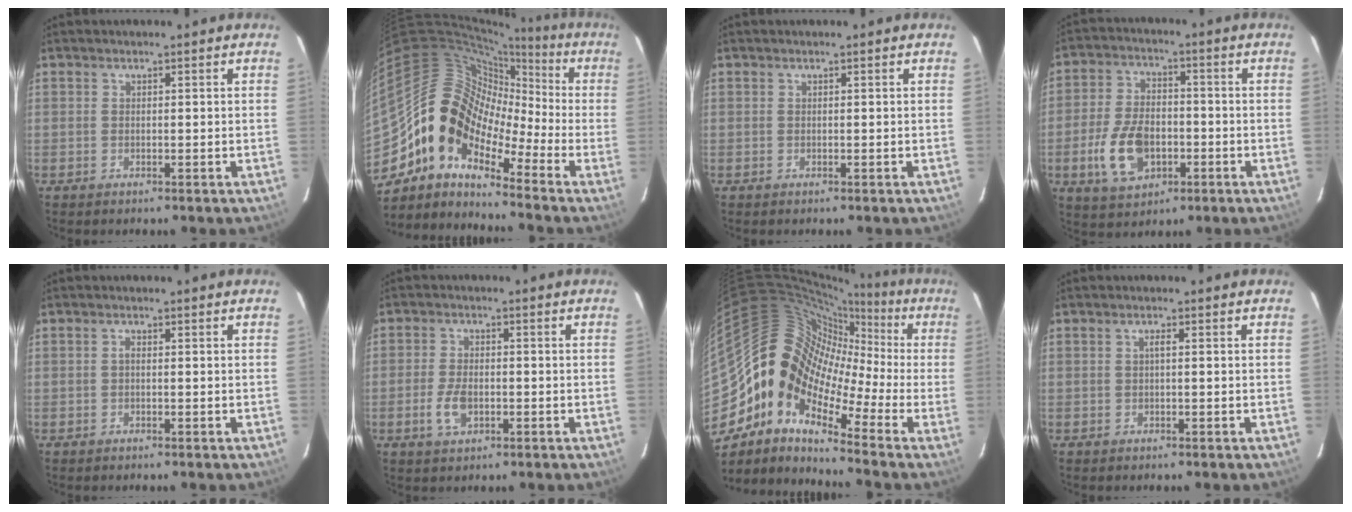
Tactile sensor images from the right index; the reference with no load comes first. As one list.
[{"total": 14.4, "force": [-7.0, 9.2, 8.5], "torque": [-0.145, 0.018, -0.161]}, {"total": 0.0}, {"total": 12.0, "force": [-3.8, 7.5, 8.6], "torque": [-0.183, 0.004, -0.059]}, {"total": 0.5, "force": [-0.2, 0.2, 0.4], "torque": [-0.006, 0.004, -0.005]}, {"total": 5.3, "force": [-1.8, 2.9, 4.0], "torque": [-0.089, -0.003, -0.032]}, {"total": 15.5, "force": [-2.6, 11.2, 10.5], "torque": [-0.166, 0.010, -0.079]}, {"total": 0.8, "force": [-0.1, 0.1, 0.8], "torque": [-0.011, 0.006, -0.003]}]